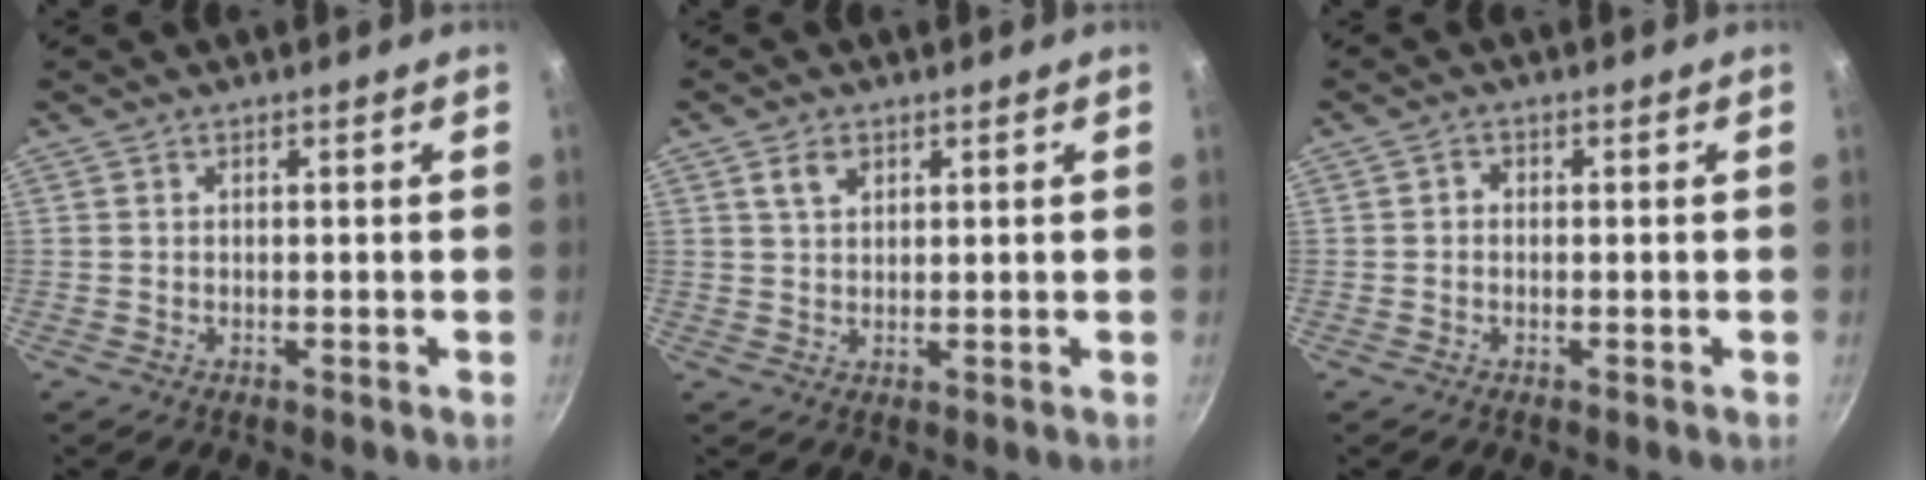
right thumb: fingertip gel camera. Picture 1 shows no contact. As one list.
[{"total": 3.2, "force": [1.5, 2.0, 2.0], "torque": [-0.029, -0.001, 0.028]}, {"total": 1.1, "force": [-0.3, 1.0, 0.5], "torque": [-0.007, 0.005, -0.008]}]